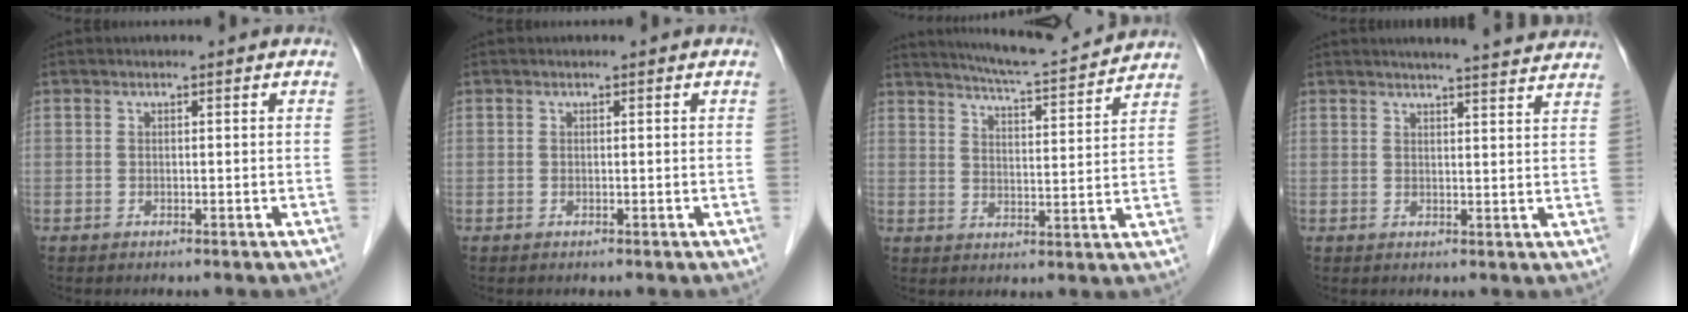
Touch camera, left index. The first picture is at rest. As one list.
[{"total": 0.0}, {"total": 12.7, "force": [12.0, 0.5, 4.1], "torque": [-0.067, 0.005, 0.171]}, {"total": 10.7, "force": [9.9, 0.4, 4.0], "torque": [-0.050, 0.002, 0.112]}]